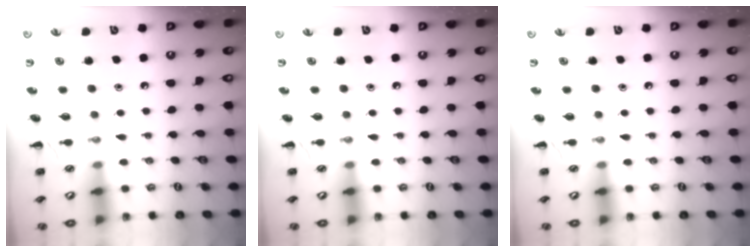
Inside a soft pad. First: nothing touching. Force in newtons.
{"total": 0.0}
{"total": 0.0}